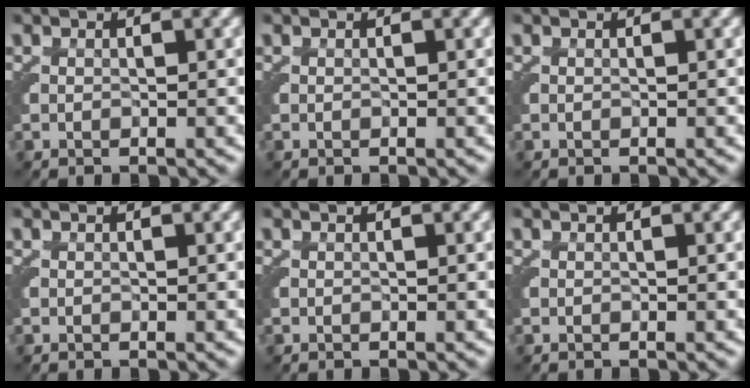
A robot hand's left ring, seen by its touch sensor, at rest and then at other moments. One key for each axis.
{"total": 0.0}
{"total": 0.0}
{"total": 0.0}
{"total": 0.0}
{"total": 0.0}